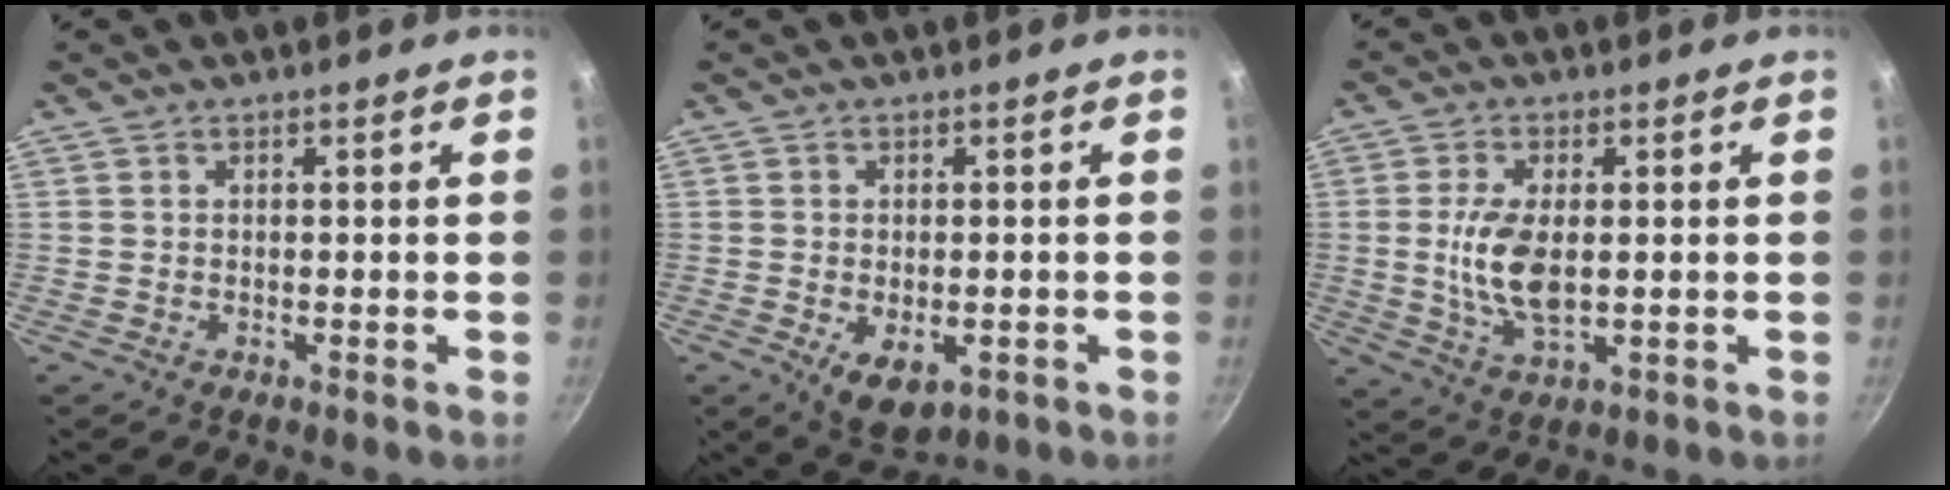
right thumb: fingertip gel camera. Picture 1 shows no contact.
{"total": 6.6, "force": [-2.0, 3.8, 5.1], "torque": [-0.065, -0.007, -0.017]}
{"total": 9.4, "force": [0.1, 4.6, 8.2], "torque": [-0.163, -0.008, 0.004]}